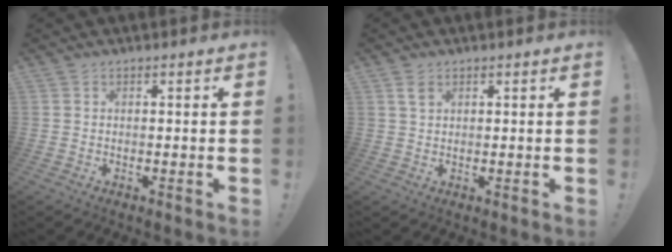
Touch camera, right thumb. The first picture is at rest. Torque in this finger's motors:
{"motor_torque": [0.07, -0.08, 0.20, -0.04, 0.00]}